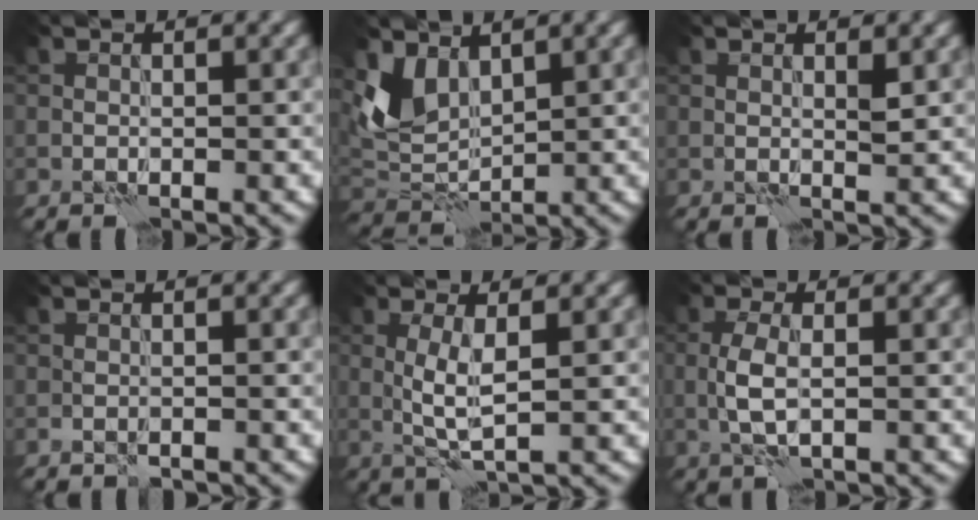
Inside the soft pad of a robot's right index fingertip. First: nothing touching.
{"total": 4.1, "force": [2.2, 2.6, 2.3], "torque": [-0.053, -0.008, 0.043]}
{"total": 0.9, "force": [0.5, 0.1, 0.8], "torque": [-0.014, 0.000, 0.010]}
{"total": 0.7, "force": [-0.5, 0.4, 0.2], "torque": [-0.002, -0.004, -0.011]}
{"total": 2.9, "force": [0.3, 0.4, 2.8], "torque": [-0.062, 0.006, 0.007]}
{"total": 2.8, "force": [-0.3, 1.0, 2.6], "torque": [-0.062, 0.004, -0.007]}